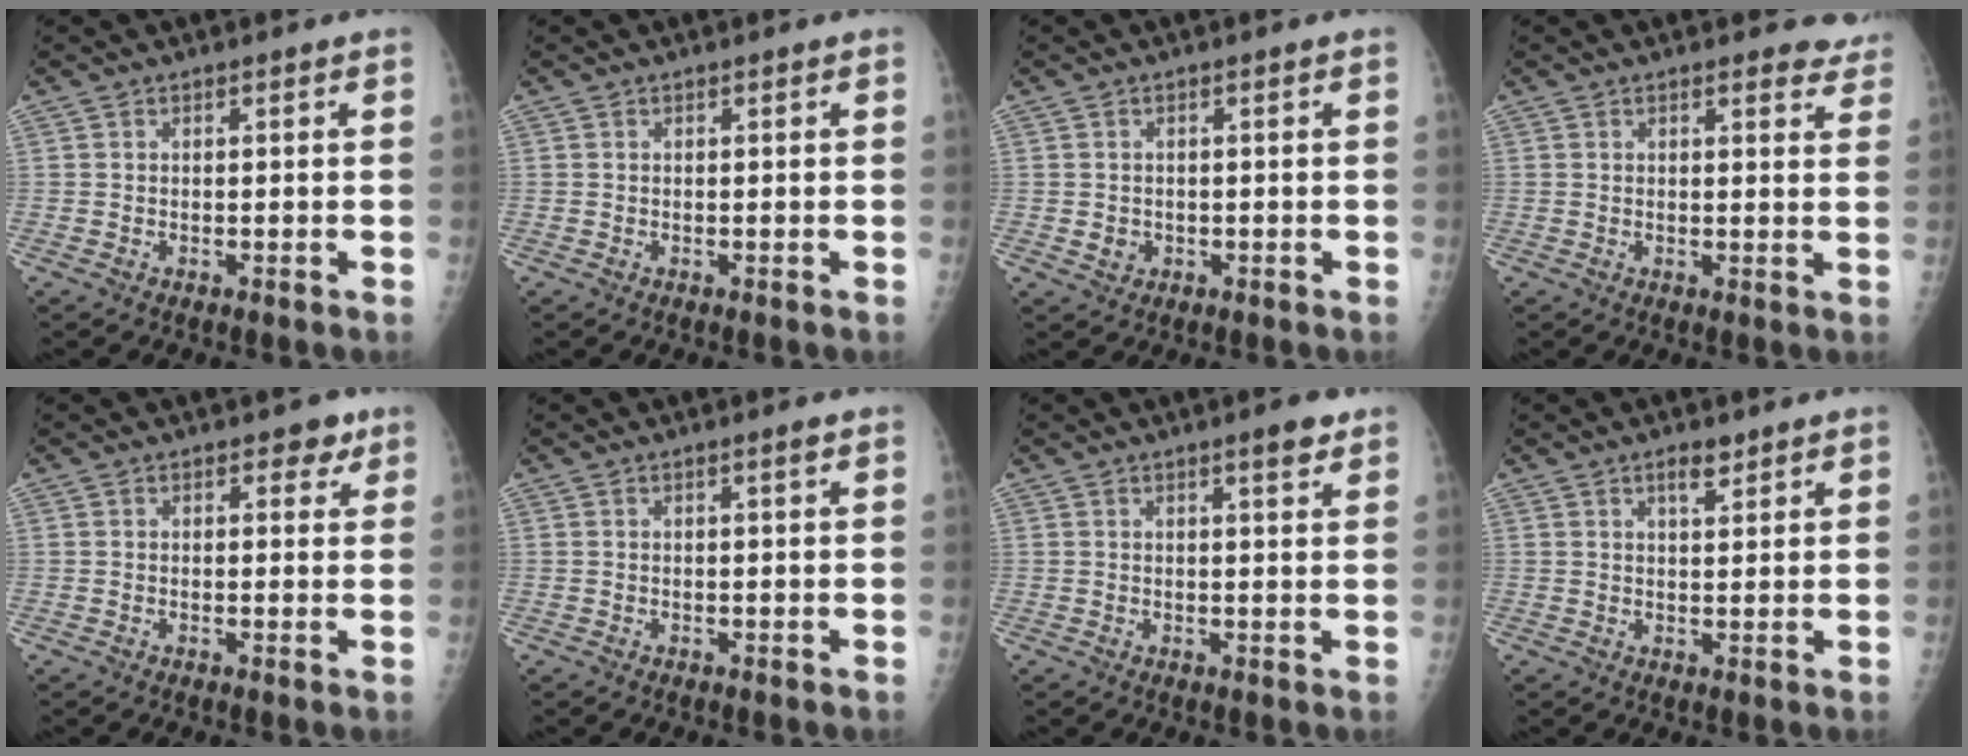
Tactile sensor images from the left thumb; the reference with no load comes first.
{"total": 0.0}
{"total": 1.8, "force": [-0.4, 1.6, 0.6], "torque": [0.002, 0.004, 0.000]}
{"total": 5.4, "force": [4.8, 2.0, 1.5], "torque": [0.017, -0.023, 0.038]}
{"total": 2.7, "force": [1.6, 1.7, 1.3], "torque": [0.008, -0.005, 0.014]}
{"total": 0.7, "force": [0.4, 0.0, 0.6], "torque": [-0.010, 0.000, 0.005]}
{"total": 3.3, "force": [2.2, 0.8, 2.3], "torque": [-0.026, -0.011, 0.028]}
{"total": 3.0, "force": [2.0, 1.2, 1.8], "torque": [-0.015, -0.013, 0.034]}